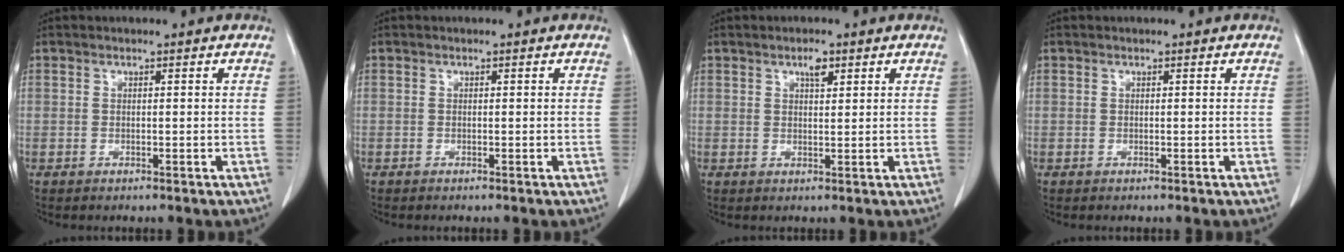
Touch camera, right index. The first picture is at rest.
{"total": 0.0}
{"total": 2.6, "force": [1.5, 1.1, 1.9], "torque": [-0.035, 0.000, 0.026]}
{"total": 0.0}